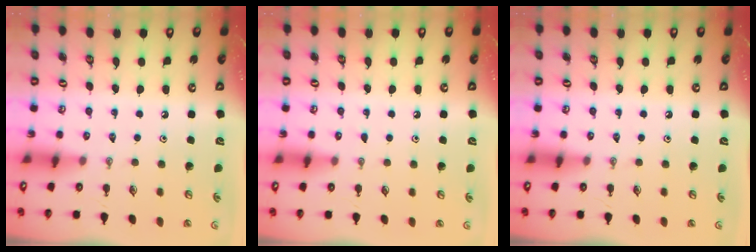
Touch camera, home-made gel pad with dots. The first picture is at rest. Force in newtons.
{"total": 2.1, "press": 2.1, "slide": 0.3}
{"total": 0.0}